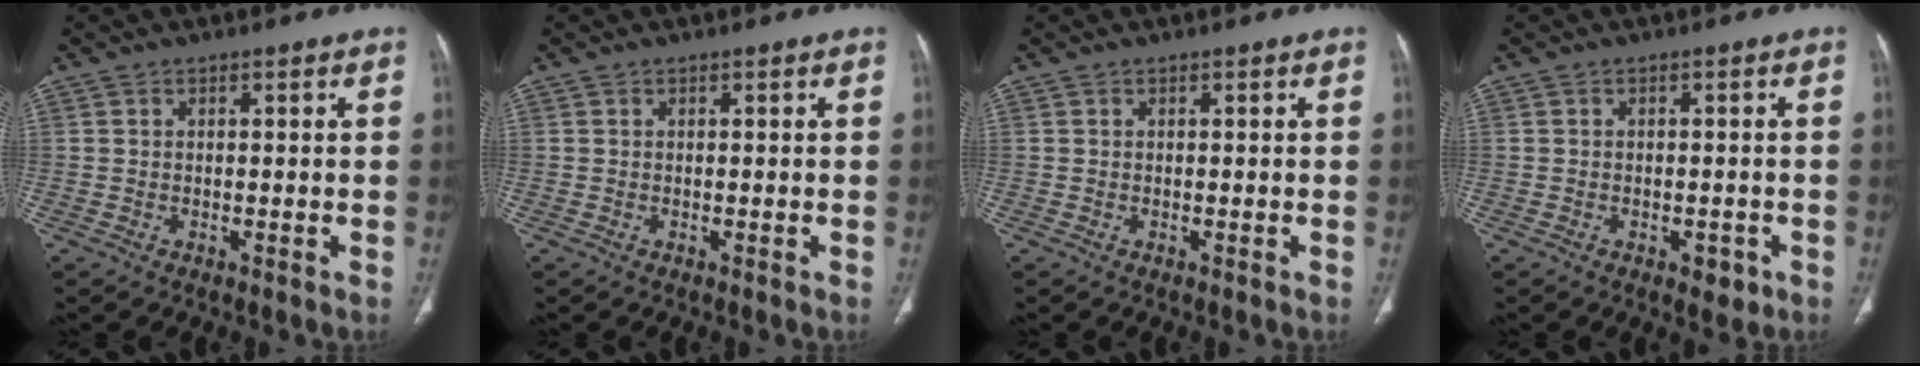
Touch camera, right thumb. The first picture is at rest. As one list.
[{"total": 0.0}, {"total": 0.0}, {"total": 2.9, "force": [-1.4, 1.7, 1.9], "torque": [-0.014, 0.005, -0.011]}]